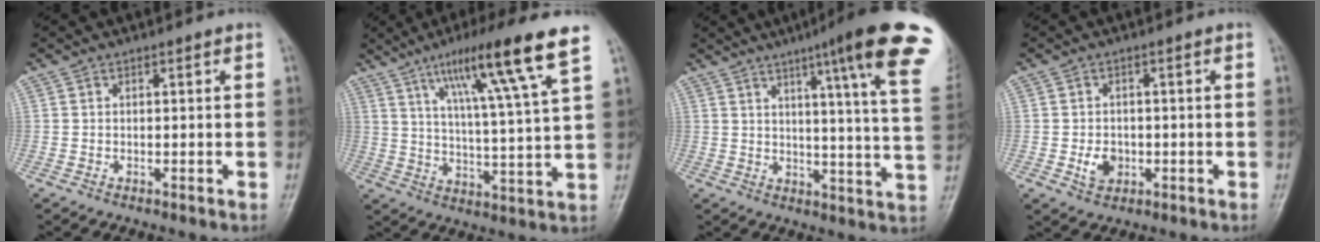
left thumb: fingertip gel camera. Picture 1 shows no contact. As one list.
[{"total": 16.2, "force": [9.3, 0.9, 13.2], "torque": [-0.213, -0.035, 0.149]}, {"total": 21.1, "force": [12.3, 1.0, 17.1], "torque": [-0.211, -0.056, 0.143]}, {"total": 3.8, "force": [-0.9, 3.0, 2.2], "torque": [-0.026, 0.002, -0.011]}]